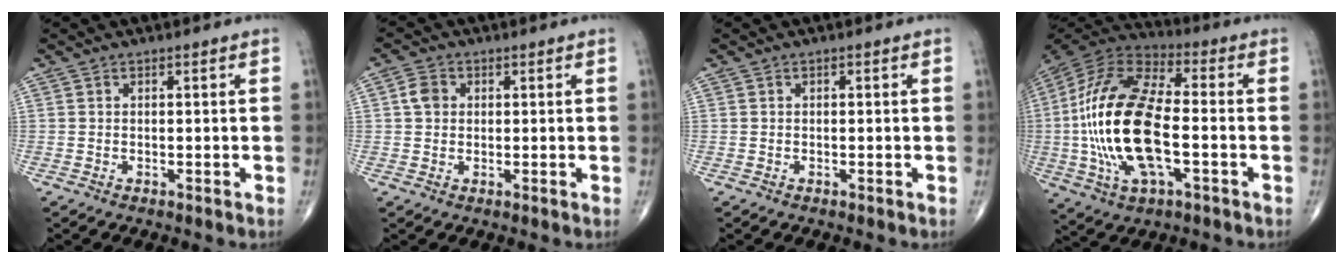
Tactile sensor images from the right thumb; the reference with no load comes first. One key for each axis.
{"total": 3.3, "fx": 0.6, "fy": 2.8, "fz": 1.7, "tx": -0.027, "ty": 0.005, "tz": 0.007}
{"total": 0.0}
{"total": 23.8, "fx": -3.0, "fy": 10.7, "fz": 21.0, "tx": -0.450, "ty": 0.017, "tz": -0.053}